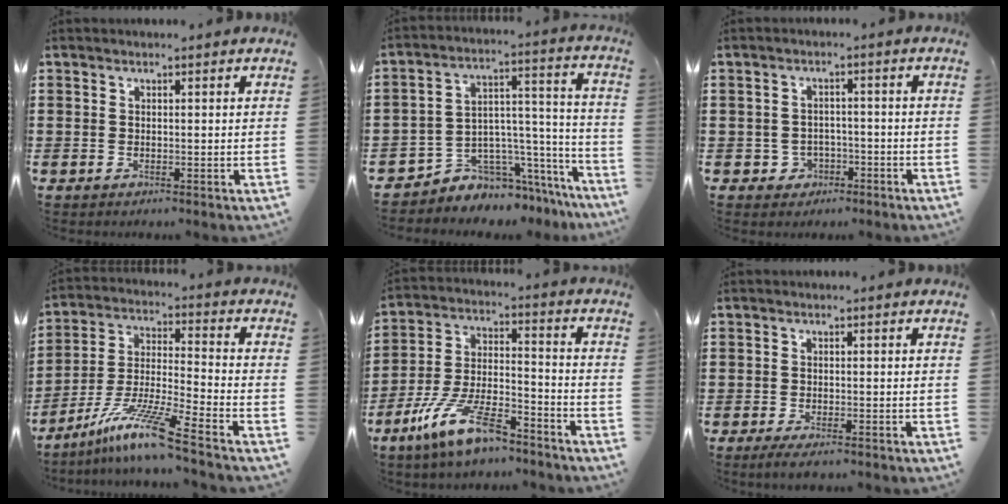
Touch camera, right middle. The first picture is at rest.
{"total": 5.1, "force": [-4.2, 2.9, -0.4], "torque": [-0.006, -0.006, -0.080]}
{"total": 2.5, "force": [-1.6, 1.9, 0.4], "torque": [-0.017, 0.003, -0.038]}
{"total": 10.7, "force": [-7.9, 0.3, 7.2], "torque": [-0.149, -0.005, -0.157]}
{"total": 11.9, "force": [-8.8, 2.7, 7.6], "torque": [-0.163, 0.014, -0.173]}
{"total": 1.4, "force": [-1.1, 0.2, 0.8], "torque": [-0.014, -0.001, -0.021]}